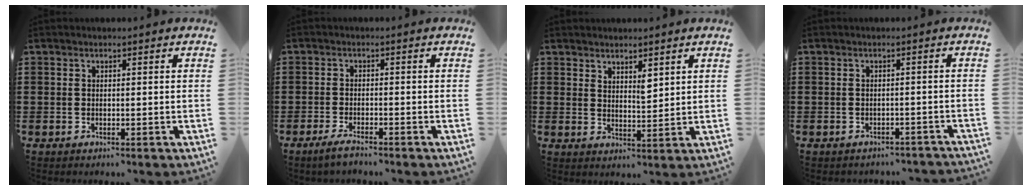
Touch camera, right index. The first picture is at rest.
{"total": 2.2, "force": [-1.9, 0.3, 1.1], "torque": [-0.027, 0.000, -0.038]}
{"total": 2.8, "force": [2.4, 1.0, 1.0], "torque": [-0.016, 0.000, 0.043]}
{"total": 1.6, "force": [-1.5, 0.4, 0.1], "torque": [-0.008, 0.000, -0.032]}